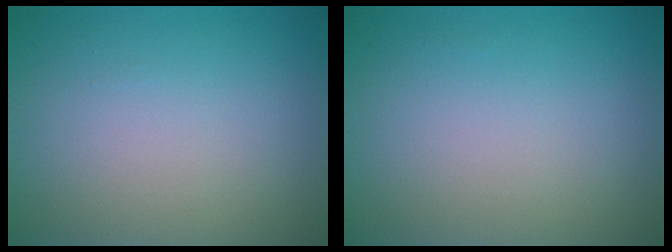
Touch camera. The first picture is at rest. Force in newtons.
{"total": 0.0}